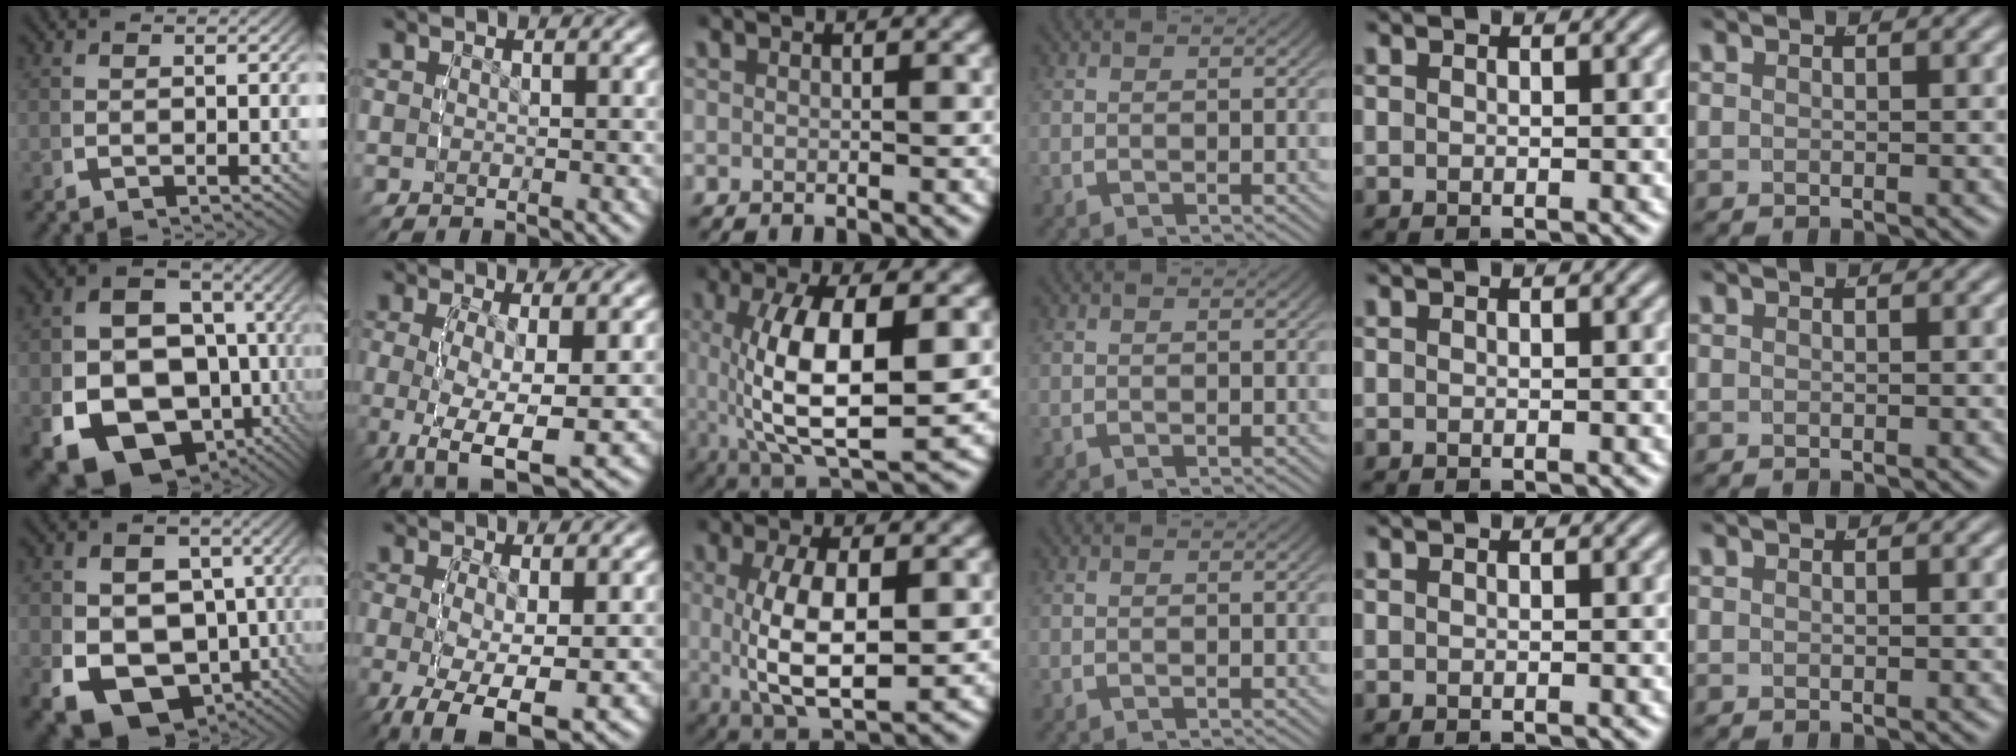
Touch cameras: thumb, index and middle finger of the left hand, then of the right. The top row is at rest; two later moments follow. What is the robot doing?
{"motion": "lift_and_place", "object": "cloth"}